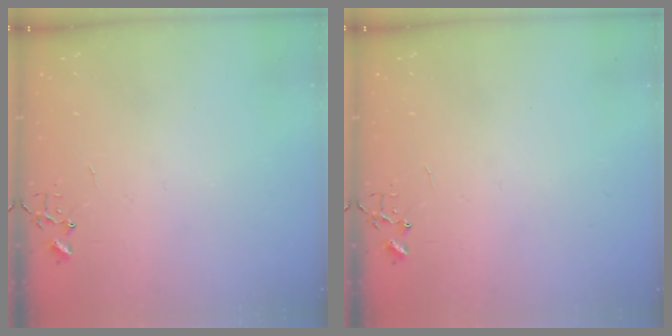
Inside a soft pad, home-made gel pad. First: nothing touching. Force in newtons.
{"total": 0.0}